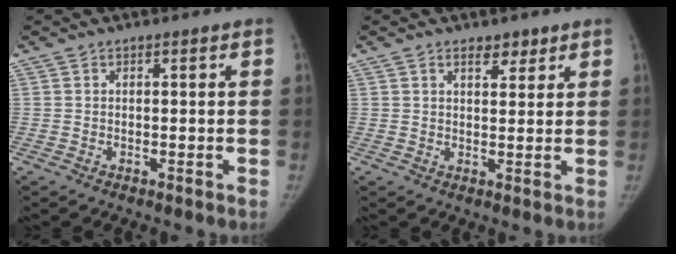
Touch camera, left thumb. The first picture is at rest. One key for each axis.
{"total": 3.5, "fx": 2.4, "fy": 1.8, "fz": 1.8, "tx": -0.008, "ty": -0.016, "tz": 0.038}